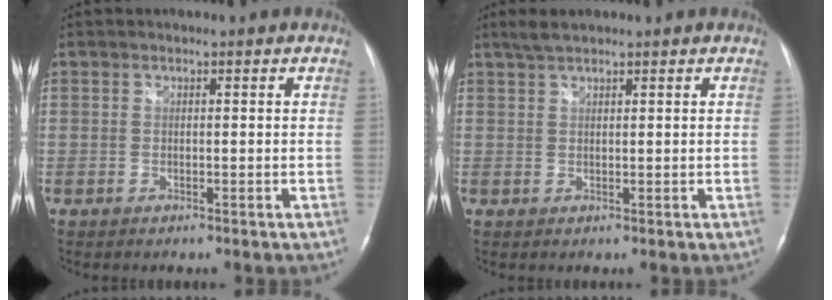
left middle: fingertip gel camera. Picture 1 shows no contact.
{"total": 2.2, "force": [1.9, 0.3, 1.1], "torque": [-0.029, 0.008, 0.039]}